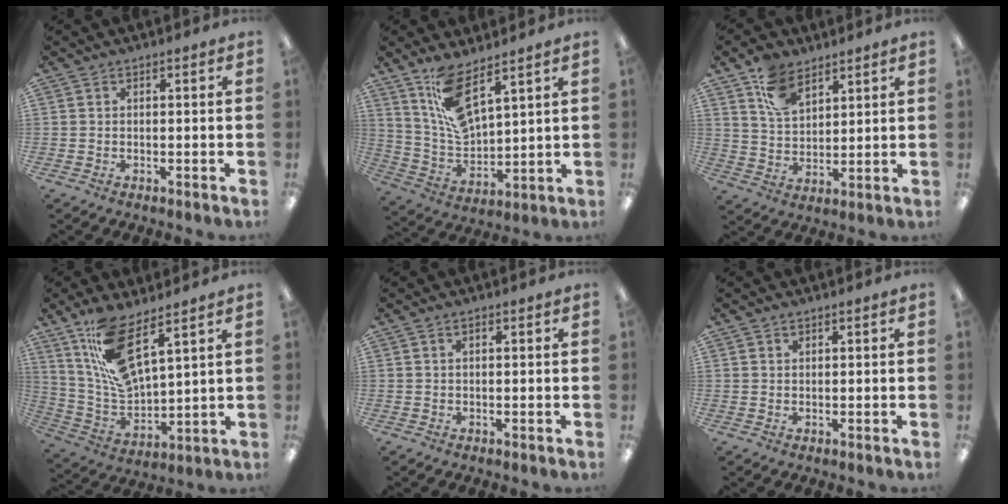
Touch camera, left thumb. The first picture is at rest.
{"total": 11.9, "force": [8.2, 4.5, 7.4], "torque": [-0.155, -0.039, 0.151]}
{"total": 9.6, "force": [6.3, 5.4, 4.7], "torque": [-0.095, -0.018, 0.120]}
{"total": 14.2, "force": [9.1, 4.8, 9.8], "torque": [-0.213, -0.045, 0.163]}
{"total": 0.8, "force": [0.4, 0.4, 0.6], "torque": [-0.013, 0.004, 0.006]}
{"total": 0.9, "force": [0.7, 0.5, 0.1], "torque": [-0.003, 0.000, 0.014]}